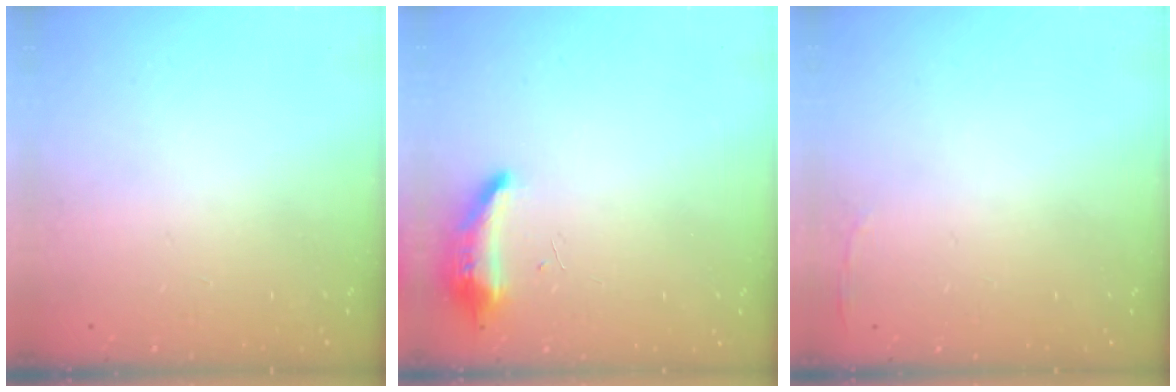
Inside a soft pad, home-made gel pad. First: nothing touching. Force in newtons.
{"total": 8.5, "press": 8.4, "slide": 1.6}
{"total": 2.8, "press": 2.6, "slide": 0.9}